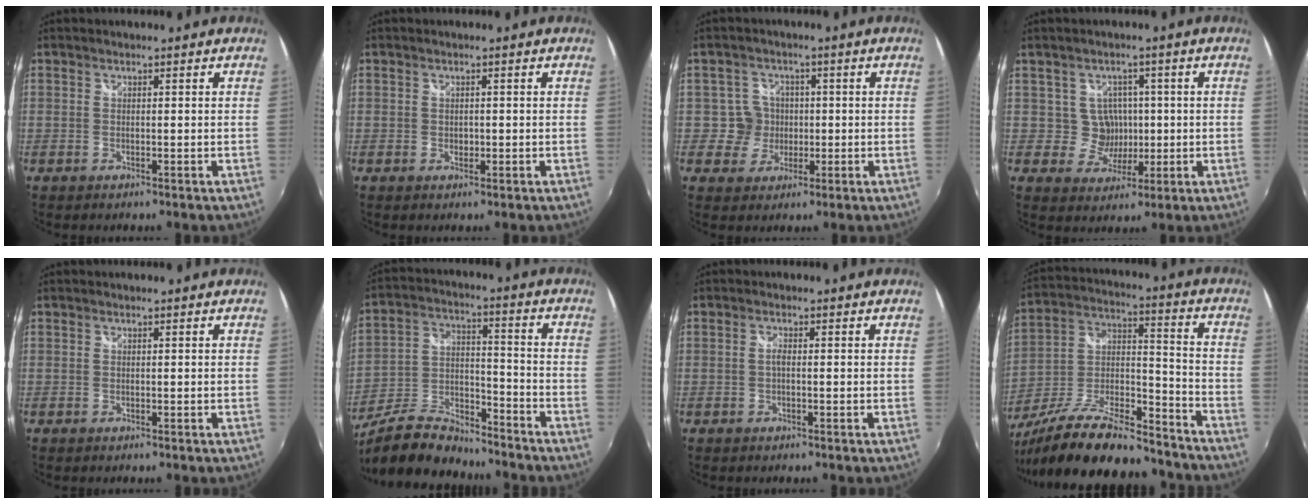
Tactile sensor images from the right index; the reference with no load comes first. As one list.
[{"total": 0.9, "force": [-0.1, 0.8, 0.4], "torque": [-0.003, -0.002, -0.003]}, {"total": 4.6, "force": [-0.4, 4.6, -0.1], "torque": [0.007, 0.013, -0.007]}, {"total": 5.0, "force": [0.3, 5.0, 0.5], "torque": [-0.016, 0.016, 0.014]}, {"total": 0.0}, {"total": 15.3, "force": [-12.7, 5.4, 6.7], "torque": [-0.148, 0.006, -0.221]}, {"total": 1.1, "force": [-0.2, 0.3, 1.0], "torque": [-0.020, 0.004, -0.005]}, {"total": 25.7, "force": [-20.1, 7.6, 14.2], "torque": [-0.267, -0.008, -0.313]}]